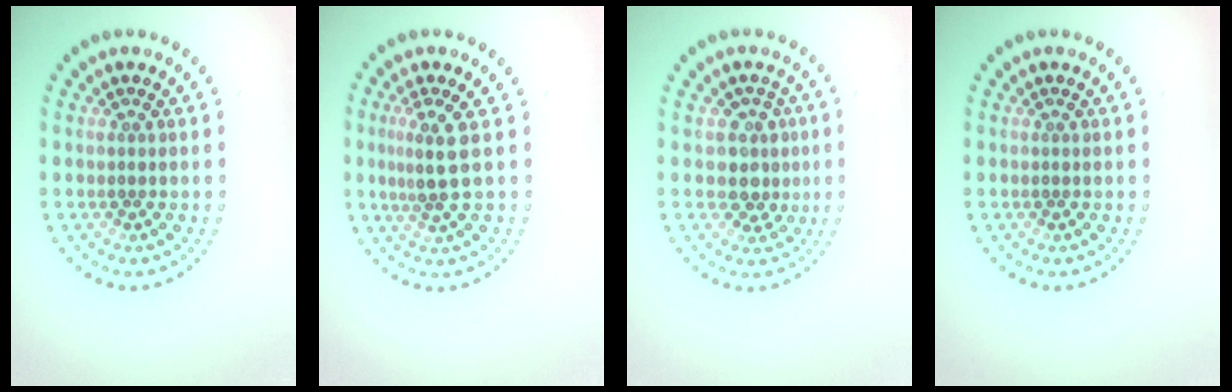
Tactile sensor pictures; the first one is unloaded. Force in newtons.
{"total": 2.5, "press": 2.0, "slide": 1.5}
{"total": 2.5, "press": 2.1, "slide": 1.4}
{"total": 0.0}